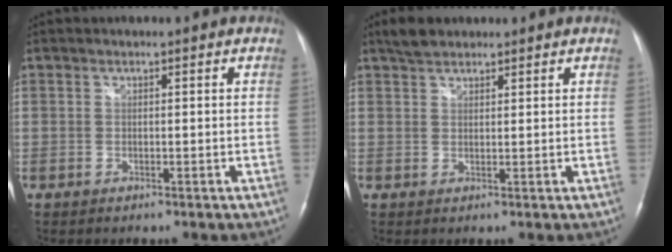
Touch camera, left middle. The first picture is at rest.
{"total": 3.4, "force": [2.8, 1.4, 1.2], "torque": [-0.031, 0.012, 0.051]}